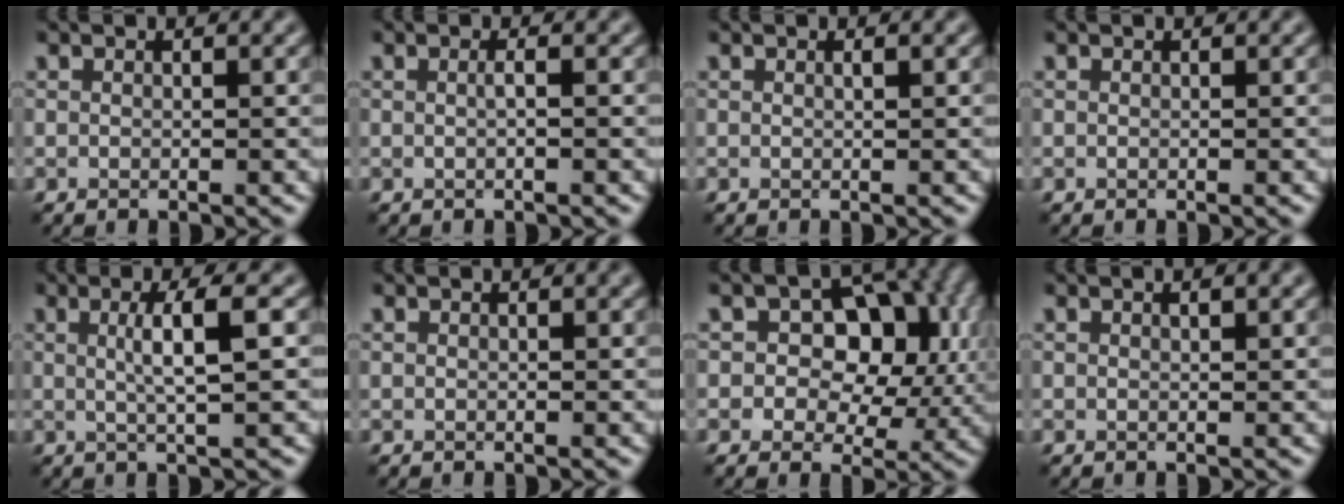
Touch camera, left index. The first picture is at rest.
{"total": 0.7, "force": [0.0, 0.1, 0.7], "torque": [-0.014, 0.002, -0.001]}
{"total": 0.5, "force": [0.2, 0.1, 0.5], "torque": [-0.007, 0.003, 0.002]}
{"total": 0.0}
{"total": 3.9, "force": [0.6, 0.8, 3.8], "torque": [-0.058, 0.003, 0.007]}
{"total": 0.8, "force": [0.5, 0.2, 0.5], "torque": [-0.008, 0.005, 0.009]}
{"total": 9.3, "force": [1.9, 6.5, 6.4], "torque": [-0.071, 0.003, 0.012]}
{"total": 1.0, "force": [0.5, 0.2, 0.8], "torque": [-0.013, 0.002, 0.009]}